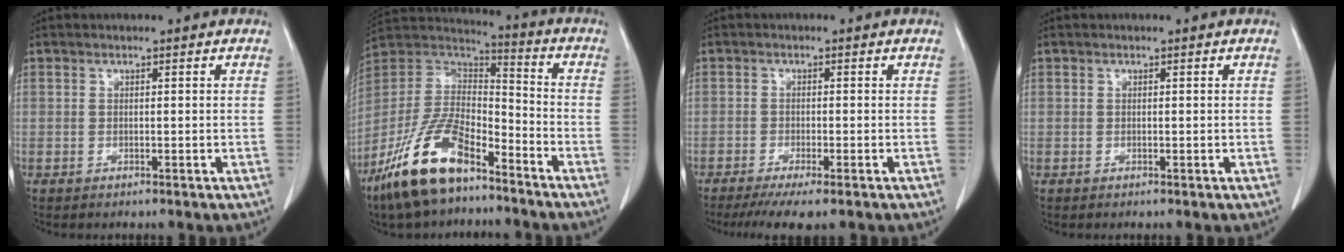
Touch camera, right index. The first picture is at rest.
{"total": 16.4, "force": [-10.9, 5.8, 10.9], "torque": [-0.226, 0.004, -0.206]}
{"total": 5.7, "force": [-4.2, 0.6, 3.9], "torque": [-0.058, -0.014, -0.067]}
{"total": 0.0}